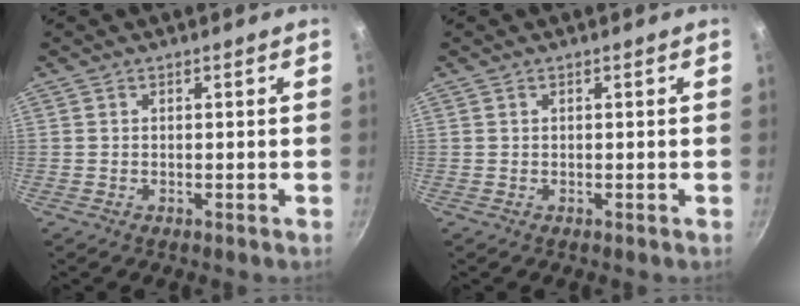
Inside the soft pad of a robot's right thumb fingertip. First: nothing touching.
{"total": 0.0}